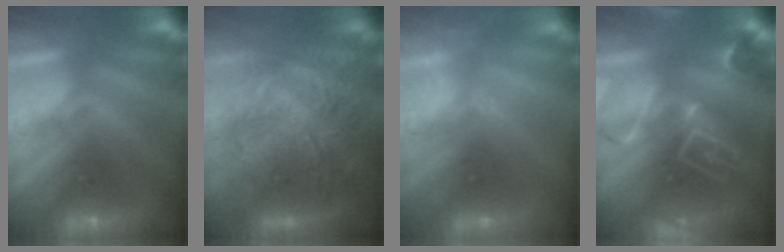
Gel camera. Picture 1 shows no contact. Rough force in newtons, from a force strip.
{"total": 9.3}
{"total": 2.4}
{"total": 8.7}